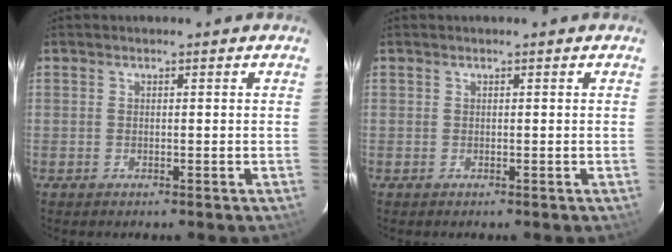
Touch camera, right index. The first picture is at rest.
{"total": 0.0}